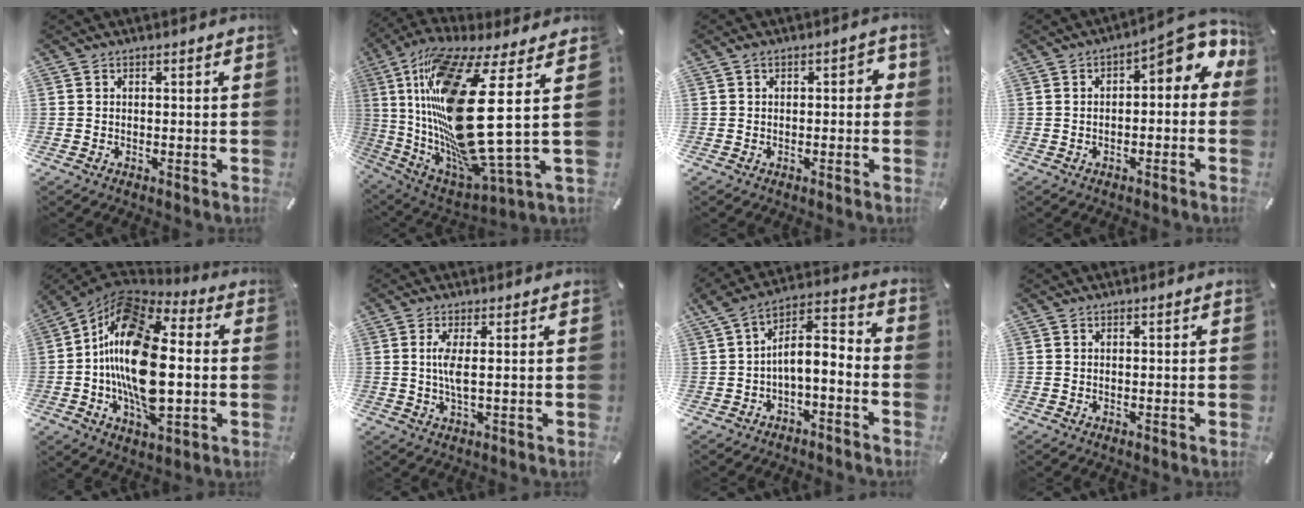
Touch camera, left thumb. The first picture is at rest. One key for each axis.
{"total": 32.1, "fx": 5.3, "fy": 11.1, "fz": 29.7, "tx": -0.553, "ty": -0.089, "tz": 0.117}
{"total": 2.3, "fx": -0.3, "fy": 1.3, "fz": 1.9, "tx": -0.036, "ty": 0.011, "tz": -0.008}
{"total": 7.4, "fx": 2.3, "fy": 3.4, "fz": 6.1, "tx": -0.074, "ty": -0.030, "tz": 0.031}
{"total": 23.7, "fx": -0.9, "fy": 13.2, "fz": 19.6, "tx": -0.397, "ty": 0.003, "tz": -0.016}
{"total": 4.7, "fx": 0.5, "fy": 0.9, "fz": 4.6, "tx": -0.103, "ty": -0.010, "tz": 0.003}
{"total": 7.6, "fx": -2.2, "fy": 4.0, "fz": 6.1, "tx": -0.096, "ty": 0.008, "tz": -0.042}
{"total": 0.0}